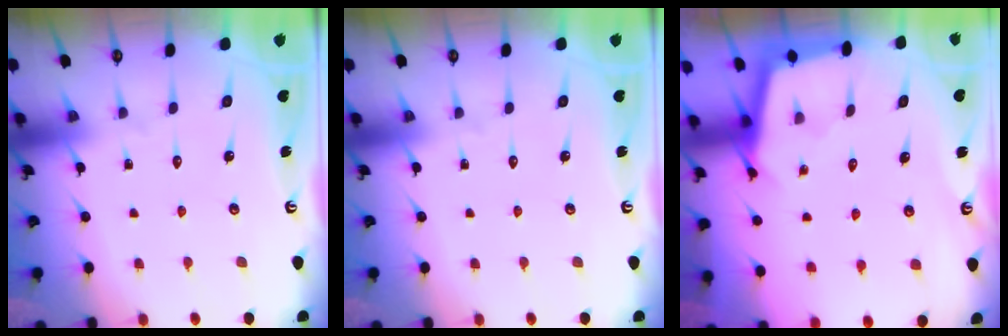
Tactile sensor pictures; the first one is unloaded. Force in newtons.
{"total": 0.0}
{"total": 2.5, "press": 2.5, "slide": 0.2}